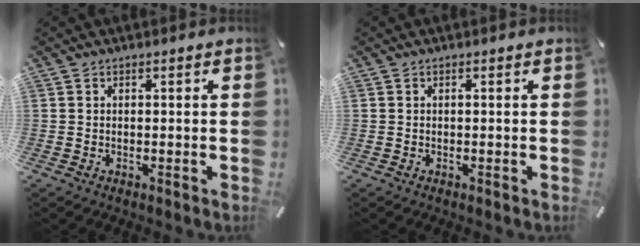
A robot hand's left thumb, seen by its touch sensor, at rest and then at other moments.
{"total": 0.0}